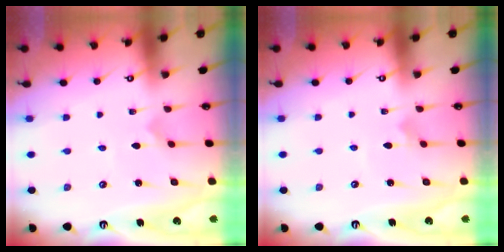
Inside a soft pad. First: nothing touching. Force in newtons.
{"total": 2.3, "press": 2.3, "slide": 0.1}